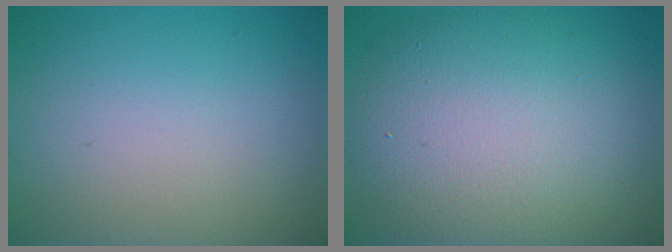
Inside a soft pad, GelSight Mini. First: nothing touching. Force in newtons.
{"total": 12.4, "press": 12.3, "slide": 1.1}